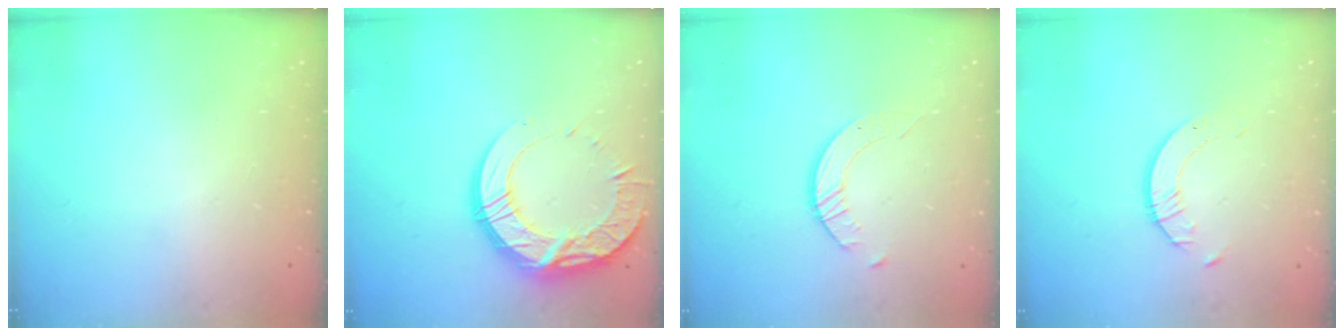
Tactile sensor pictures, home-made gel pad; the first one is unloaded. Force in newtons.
{"total": 18.7, "press": 18.7, "slide": 1.4}
{"total": 2.5, "press": 2.5, "slide": 0.3}
{"total": 2.0, "press": 2.0, "slide": 0.2}